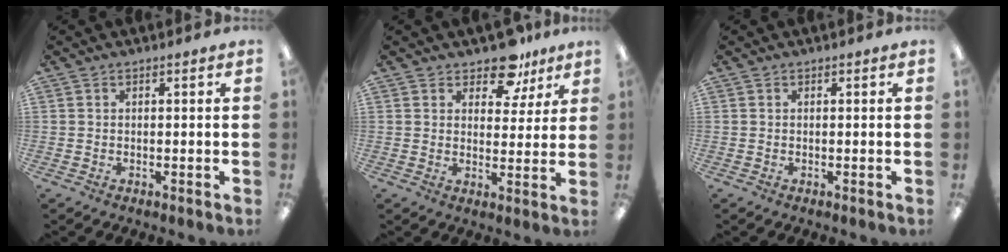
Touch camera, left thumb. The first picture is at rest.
{"total": 9.0, "force": [6.7, 4.7, 3.7], "torque": [-0.050, -0.036, 0.119]}
{"total": 0.0}